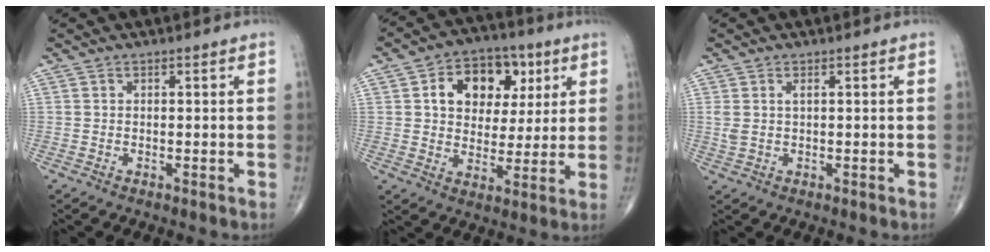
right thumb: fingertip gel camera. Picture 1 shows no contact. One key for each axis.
{"total": 13.8, "fx": 4.4, "fy": 10.0, "fz": 8.4, "tx": -0.081, "ty": 0.002, "tz": 0.069}
{"total": 2.6, "fx": 0.7, "fy": 1.1, "fz": 2.2, "tx": -0.060, "ty": 0.011, "tz": 0.020}